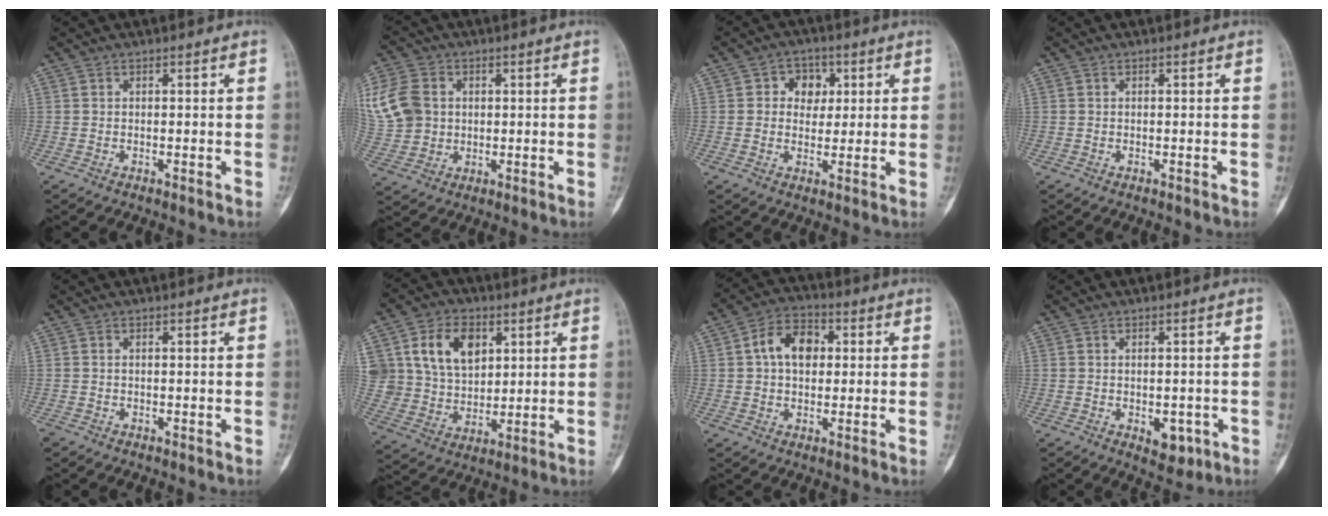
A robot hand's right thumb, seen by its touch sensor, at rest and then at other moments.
{"total": 13.4, "force": [2.7, 11.0, 7.1], "torque": [-0.153, 0.010, 0.058]}
{"total": 5.8, "force": [1.5, 4.8, 2.9], "torque": [-0.004, 0.001, 0.017]}
{"total": 0.0}
{"total": 0.6, "force": [-0.5, 0.4, 0.1], "torque": [0.003, 0.001, -0.012]}
{"total": 13.9, "force": [5.1, 10.1, 8.1], "torque": [-0.112, -0.012, 0.104]}
{"total": 9.1, "force": [1.5, 6.2, 6.4], "torque": [-0.090, 0.017, 0.018]}
{"total": 4.8, "force": [-1.7, 2.9, 3.5], "torque": [-0.025, 0.004, -0.011]}